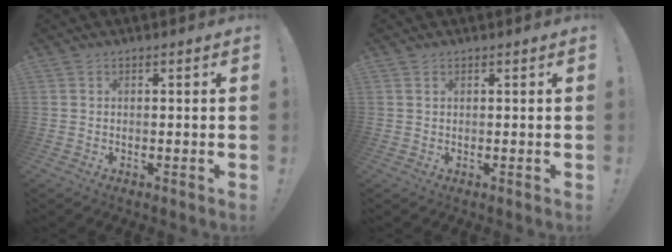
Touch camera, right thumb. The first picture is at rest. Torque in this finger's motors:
{"motor_torque": [0.13, 0.01, -0.15, 0.08, 0.06]}